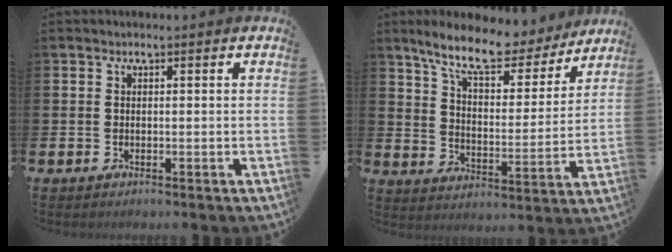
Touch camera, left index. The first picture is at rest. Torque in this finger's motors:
{"motor_torque": [0.54, -1.06, 0.85, 0.21]}